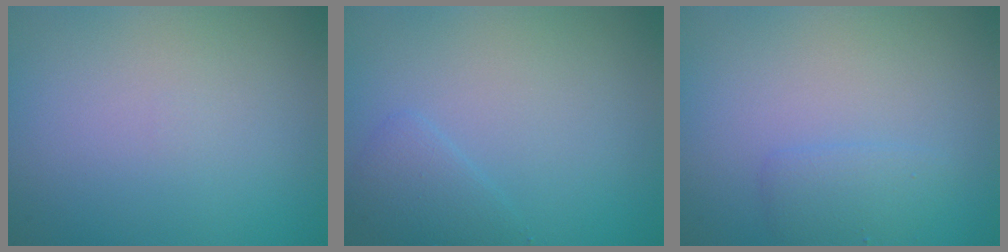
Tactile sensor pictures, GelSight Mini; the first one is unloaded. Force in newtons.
{"total": 1.7, "press": 1.7, "slide": 0.1}
{"total": 1.6, "press": 1.6, "slide": 0.0}